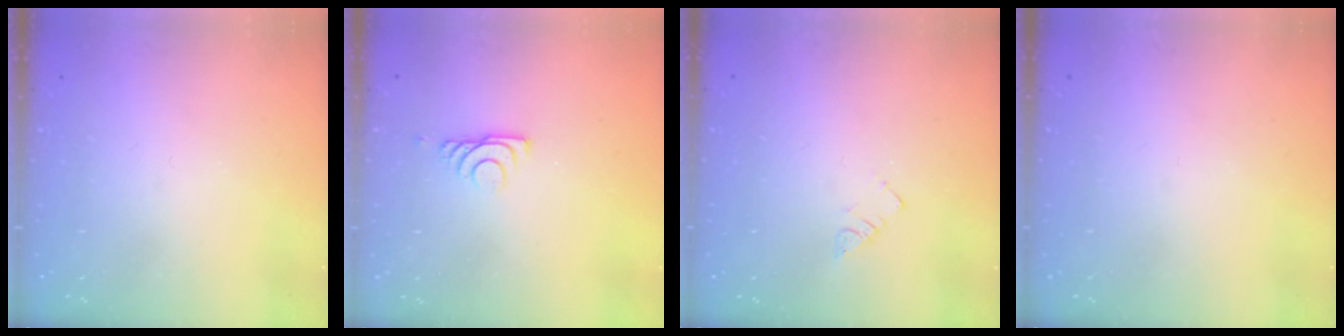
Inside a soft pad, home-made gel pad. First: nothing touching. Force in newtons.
{"total": 5.9, "press": 5.9, "slide": 0.9}
{"total": 2.3, "press": 2.3, "slide": 0.4}
{"total": 0.0}